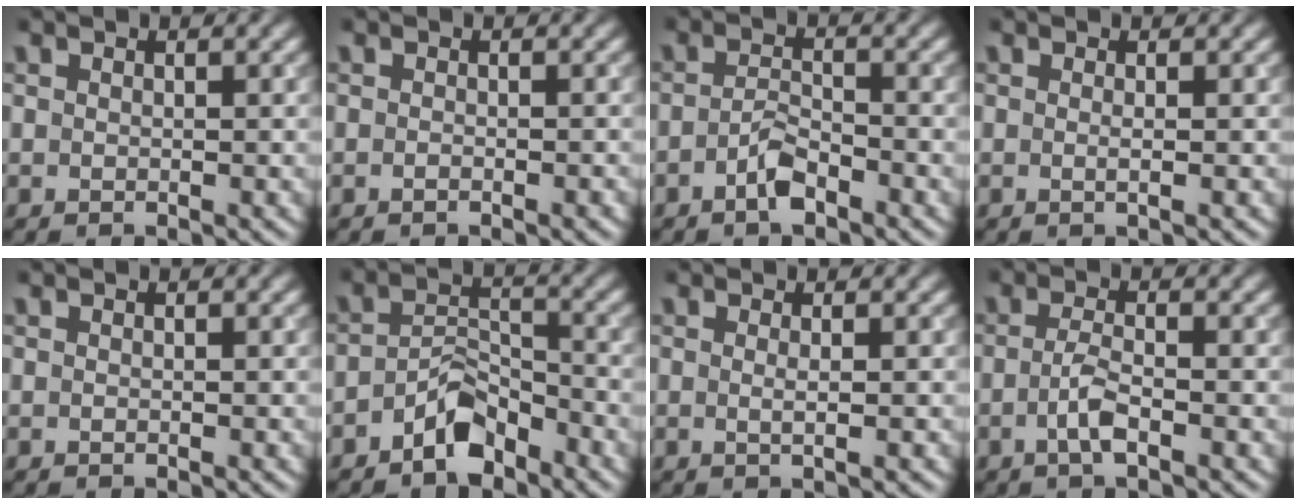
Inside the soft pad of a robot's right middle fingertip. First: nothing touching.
{"total": 0.8, "force": [-0.5, 0.2, 0.6], "torque": [-0.008, 0.001, -0.008]}
{"total": 2.3, "force": [-1.5, 0.7, 1.6], "torque": [-0.034, 0.004, -0.031]}
{"total": 1.0, "force": [0.0, 0.3, 1.0], "torque": [-0.013, -0.001, -0.003]}
{"total": 0.0}
{"total": 3.8, "force": [-2.7, 1.6, 2.1], "torque": [-0.034, 0.012, -0.053]}
{"total": 1.3, "force": [0.1, 0.4, 1.3], "torque": [-0.019, 0.000, -0.003]}
{"total": 2.2, "force": [-0.8, 0.5, 2.0], "torque": [-0.042, 0.003, -0.020]}